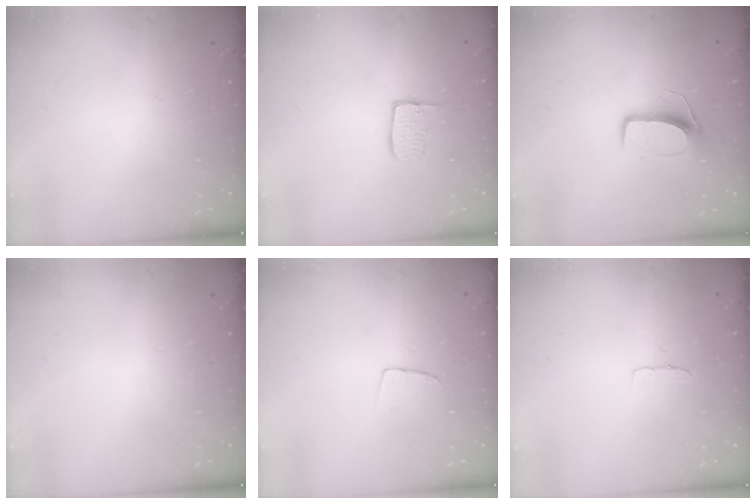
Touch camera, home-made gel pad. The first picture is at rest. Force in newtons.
{"total": 6.7, "press": 6.7, "slide": 0.2}
{"total": 9.3, "press": 9.3, "slide": 0.5}
{"total": 0.0}
{"total": 2.9, "press": 2.9, "slide": 0.2}
{"total": 3.4, "press": 3.4, "slide": 0.2}